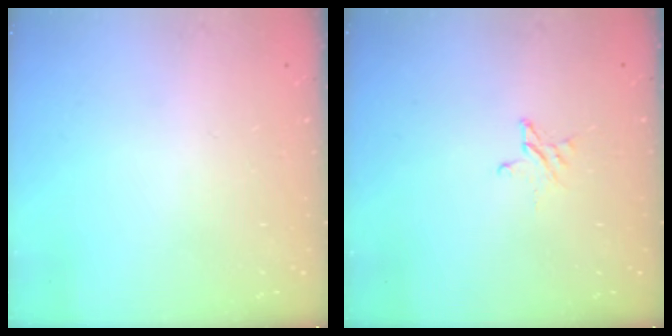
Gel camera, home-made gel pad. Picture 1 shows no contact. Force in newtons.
{"total": 2.7, "press": 2.7, "slide": 0.2}